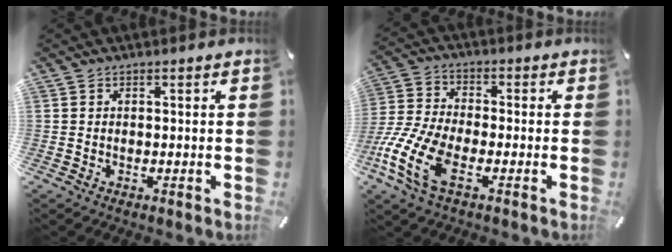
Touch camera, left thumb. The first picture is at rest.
{"total": 12.5, "force": [-5.2, 6.4, 9.5], "torque": [-0.215, 0.007, -0.097]}